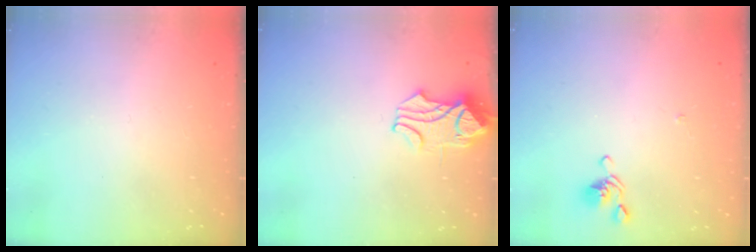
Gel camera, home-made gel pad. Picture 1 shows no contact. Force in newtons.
{"total": 1.2, "press": 0.0, "slide": 1.2}
{"total": 2.6, "press": 2.5, "slide": 0.6}